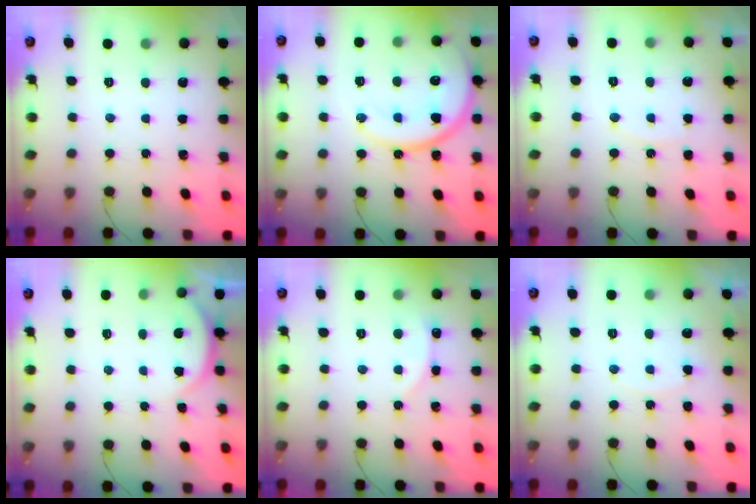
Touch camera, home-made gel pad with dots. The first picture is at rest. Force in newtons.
{"total": 17.0, "press": 16.9, "slide": 1.5}
{"total": 5.7, "press": 5.7, "slide": 0.5}
{"total": 3.9, "press": 3.9, "slide": 0.6}
{"total": 2.5, "press": 2.5, "slide": 0.3}
{"total": 5.1, "press": 5.1, "slide": 0.6}